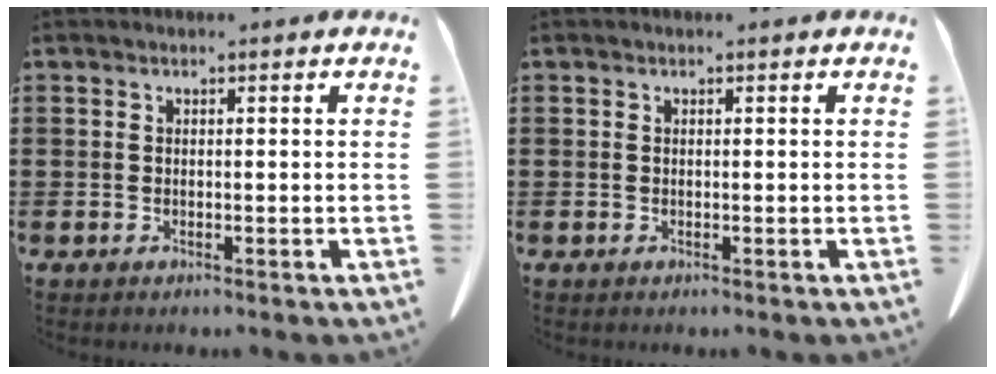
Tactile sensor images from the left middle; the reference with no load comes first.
{"total": 0.0}